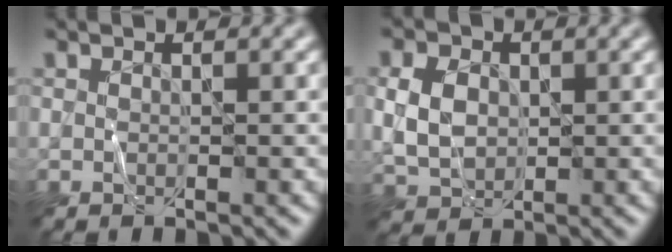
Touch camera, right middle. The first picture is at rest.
{"total": 4.1, "force": [0.4, 3.1, 2.6], "torque": [-0.061, 0.002, 0.006]}